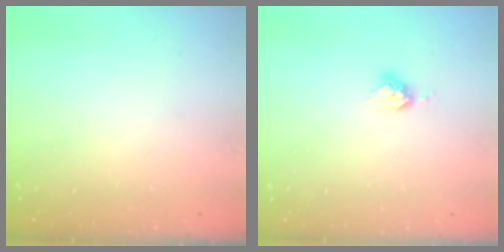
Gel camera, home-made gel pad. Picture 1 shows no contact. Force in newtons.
{"total": 5.0, "press": 4.9, "slide": 0.4}